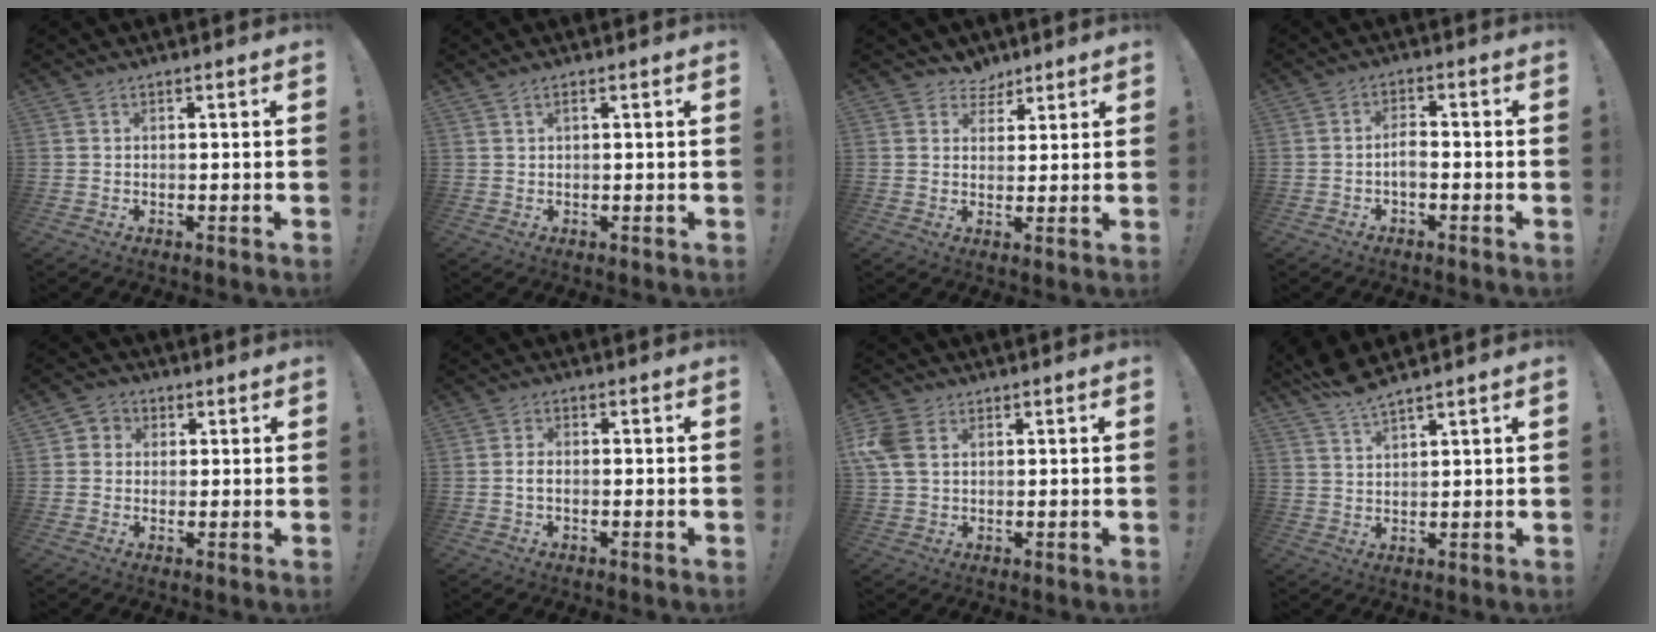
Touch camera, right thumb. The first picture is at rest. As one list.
[{"total": 1.0, "force": [0.6, 0.2, 0.8], "torque": [-0.021, 0.003, 0.011]}, {"total": 5.0, "force": [3.3, 3.7, 0.4], "torque": [0.007, -0.026, 0.062]}, {"total": 3.6, "force": [-1.1, 1.5, 3.1], "torque": [-0.068, -0.002, -0.025]}, {"total": 3.9, "force": [-0.1, 3.8, 1.1], "torque": [-0.012, 0.005, -0.002]}, {"total": 2.1, "force": [-0.6, 0.9, 1.8], "torque": [-0.036, 0.003, -0.013]}, {"total": 7.5, "force": [2.2, 5.3, 4.9], "torque": [-0.107, 0.002, 0.044]}, {"total": 5.2, "force": [4.7, 0.2, 2.2], "torque": [-0.044, -0.026, 0.084]}]